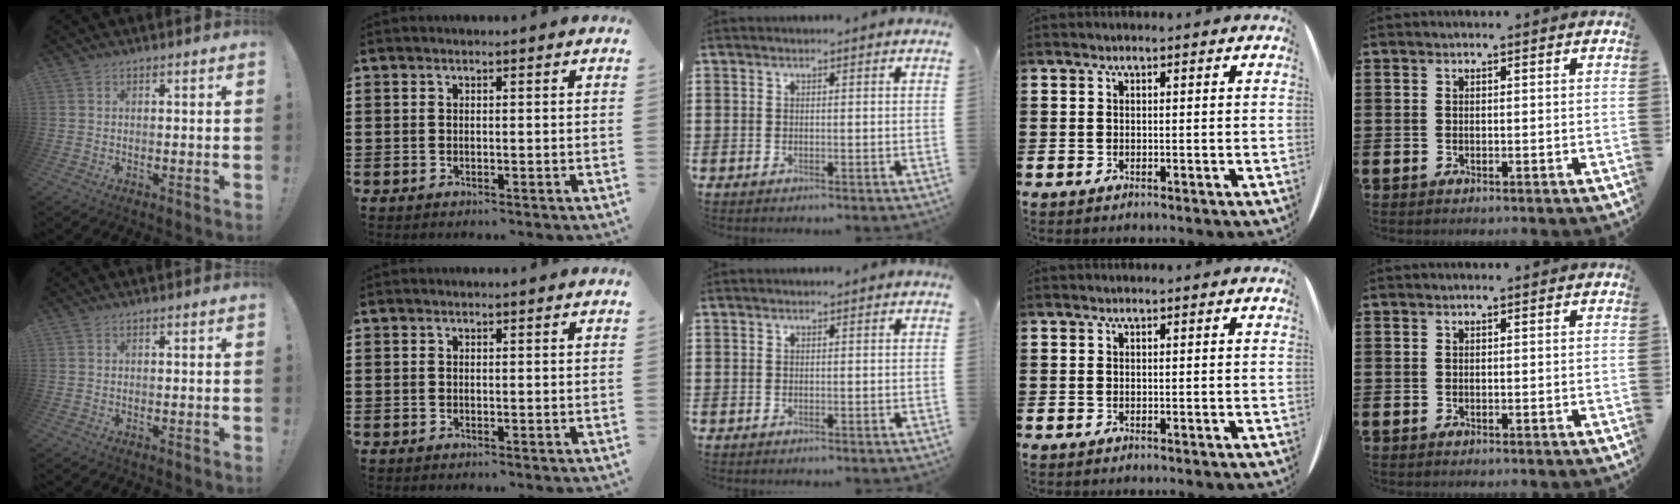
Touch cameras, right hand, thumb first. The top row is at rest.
{}